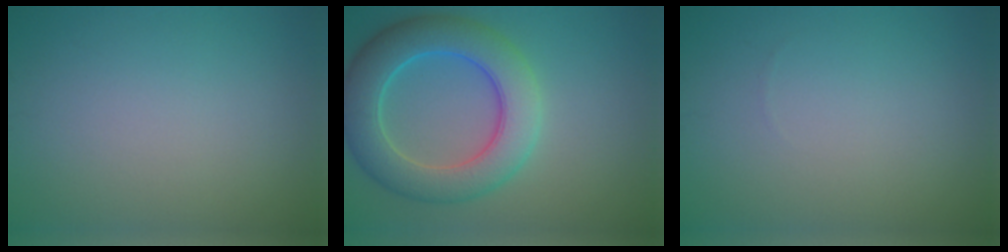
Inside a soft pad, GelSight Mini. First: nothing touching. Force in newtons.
{"total": 7.9, "press": 7.9, "slide": 0.3}
{"total": 0.0}